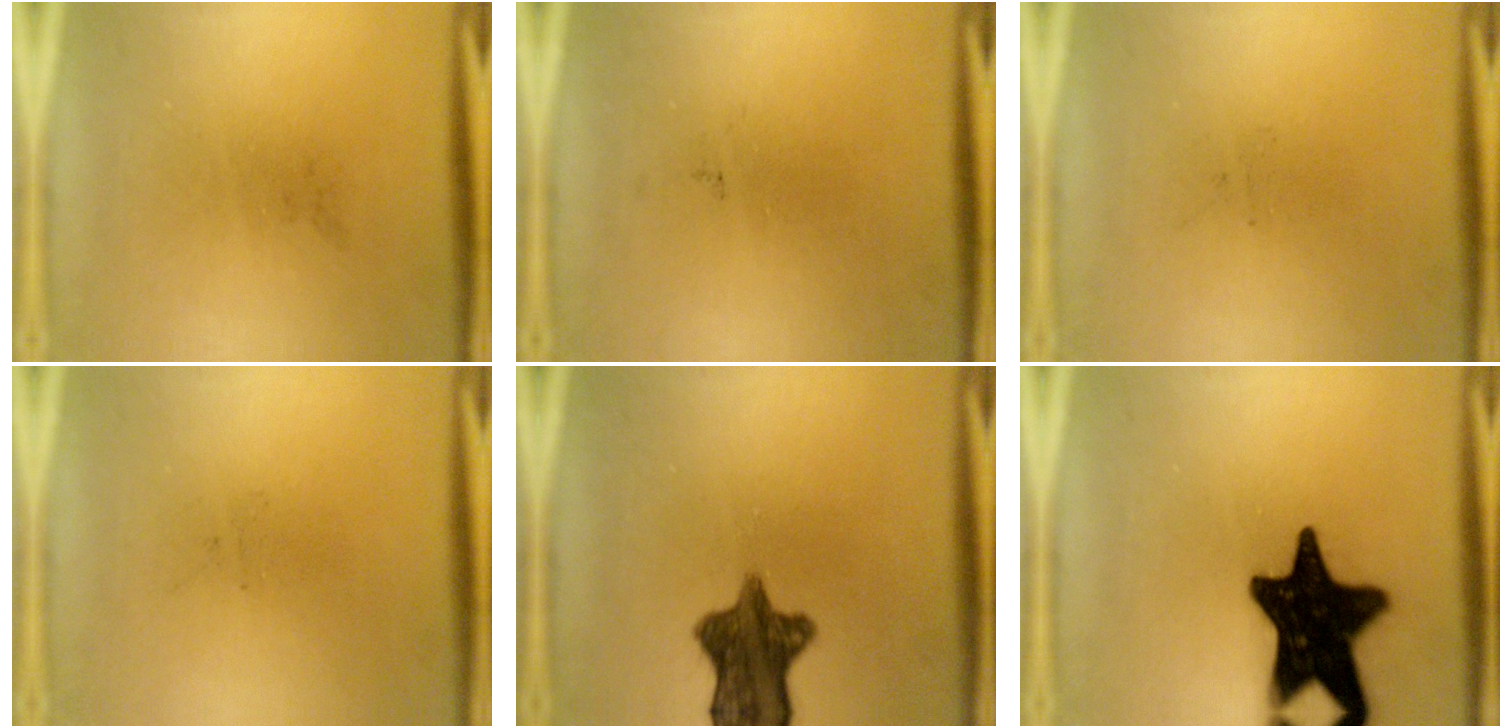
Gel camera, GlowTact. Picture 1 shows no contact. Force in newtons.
{"total": 0.0}
{"total": 0.0}
{"total": 0.0}
{"total": 10.1}
{"total": 19.8}